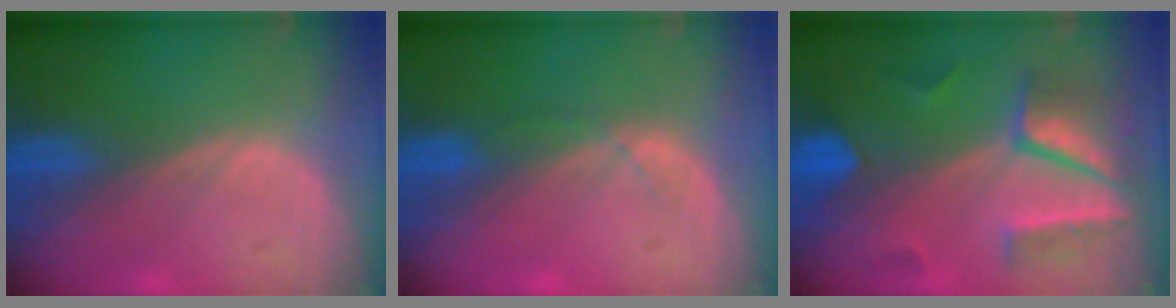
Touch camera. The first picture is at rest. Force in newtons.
{"total": 1.4, "press": 1.3, "slide": 0.3}
{"total": 7.9, "press": 7.6, "slide": 2.0}